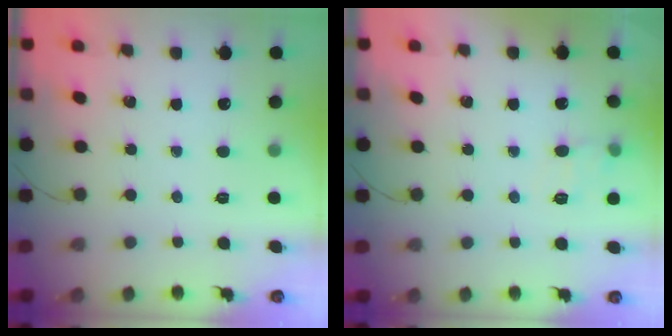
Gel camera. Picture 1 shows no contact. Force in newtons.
{"total": 6.1, "press": 5.6, "slide": 2.3}